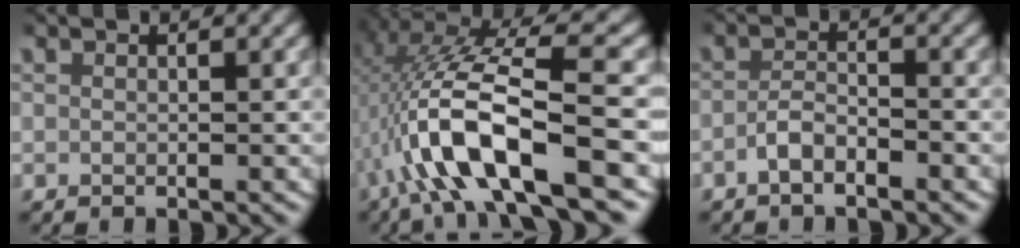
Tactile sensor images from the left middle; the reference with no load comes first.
{"total": 9.3, "force": [-0.6, 3.1, 8.7], "torque": [-0.177, 0.004, -0.008]}
{"total": 2.1, "force": [-1.7, 0.7, 1.0], "torque": [-0.018, 0.003, -0.038]}